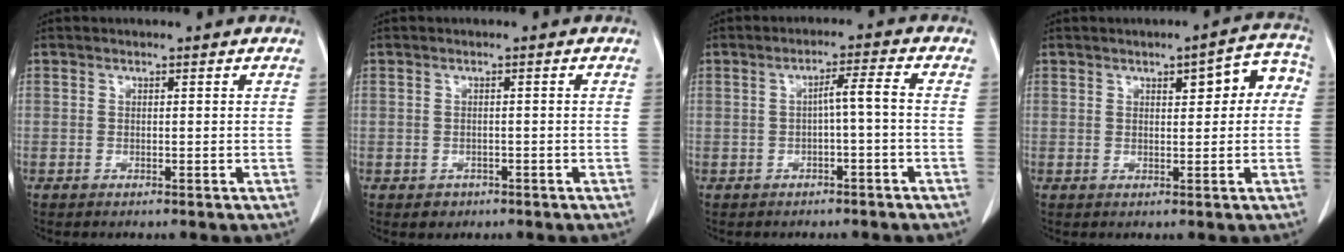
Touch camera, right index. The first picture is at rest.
{"total": 2.5, "force": [-1.2, 2.1, 0.7], "torque": [-0.011, 0.001, -0.011]}
{"total": 3.7, "force": [-0.7, 0.3, 3.6], "torque": [-0.061, 0.013, -0.007]}
{"total": 6.9, "force": [1.6, 2.7, 6.1], "torque": [-0.070, 0.030, 0.020]}